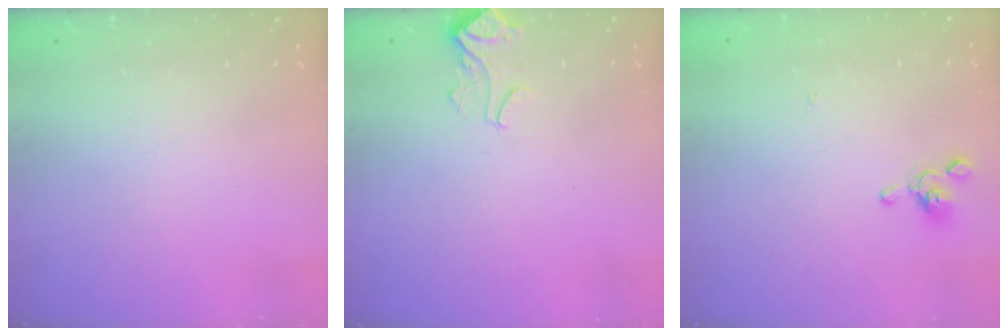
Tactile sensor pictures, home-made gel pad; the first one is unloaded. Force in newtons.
{"total": 2.1, "press": 2.1, "slide": 0.5}
{"total": 1.5, "press": 1.3, "slide": 0.7}